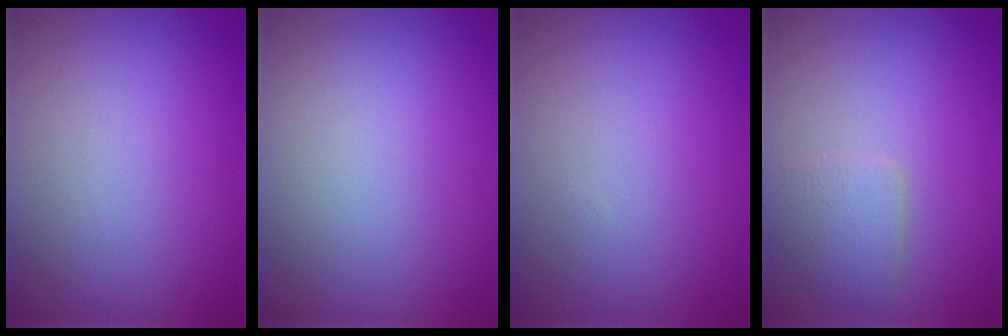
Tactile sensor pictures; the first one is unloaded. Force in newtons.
{"total": 0.0}
{"total": 0.0}
{"total": 2.5, "press": 2.5, "slide": 0.1}